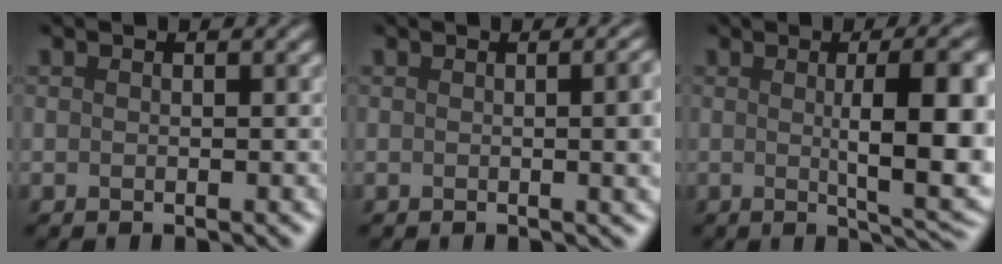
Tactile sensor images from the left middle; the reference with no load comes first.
{"total": 5.4, "force": [0.0, 2.4, 4.9], "torque": [-0.025, 0.022, -0.008]}
{"total": 9.4, "force": [0.1, 2.0, 9.2], "torque": [-0.117, 0.004, 0.017]}